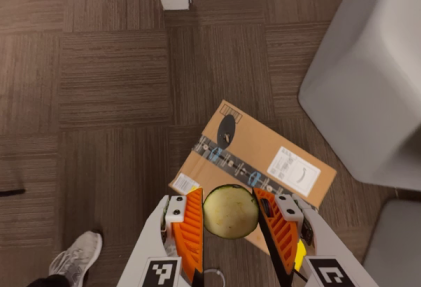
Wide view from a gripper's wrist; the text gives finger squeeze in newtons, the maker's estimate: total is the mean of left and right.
{"total": 7.3, "left": 7.5, "right": 7.0}